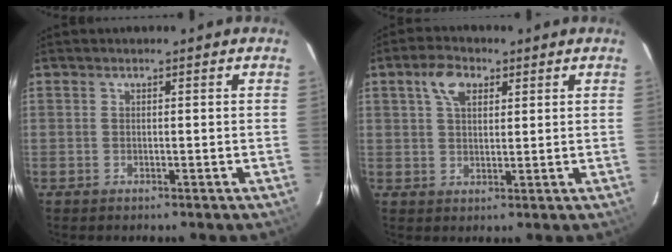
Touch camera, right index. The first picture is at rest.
{"total": 5.5, "force": [2.5, 3.2, 3.7], "torque": [-0.068, 0.016, 0.045]}